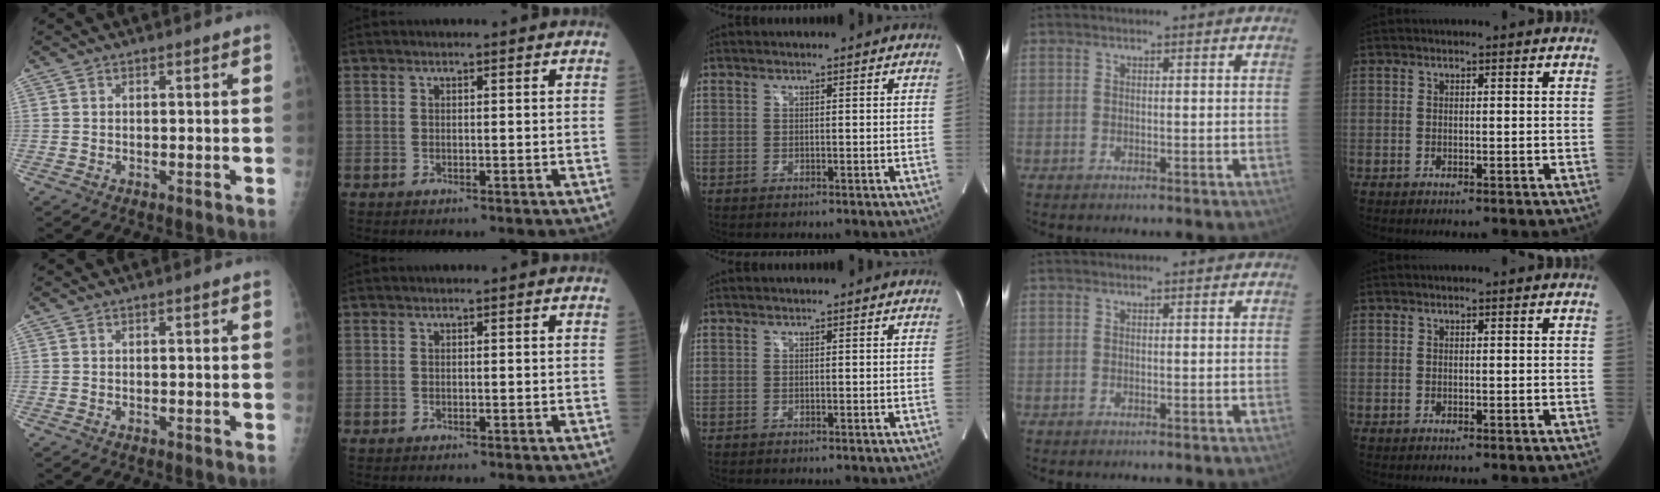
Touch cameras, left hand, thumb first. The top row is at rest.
{}